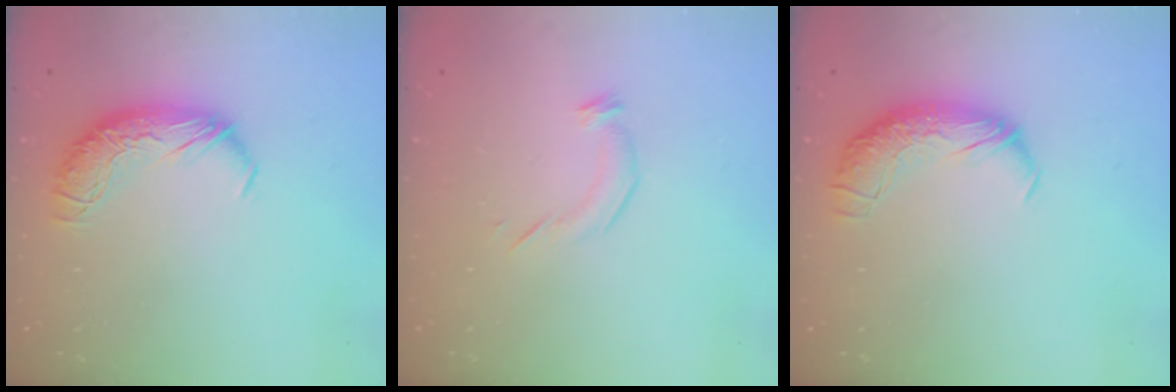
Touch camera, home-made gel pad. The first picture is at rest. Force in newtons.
{"total": 5.3, "press": 5.2, "slide": 1.0}
{"total": 2.3, "press": 1.0, "slide": 2.1}